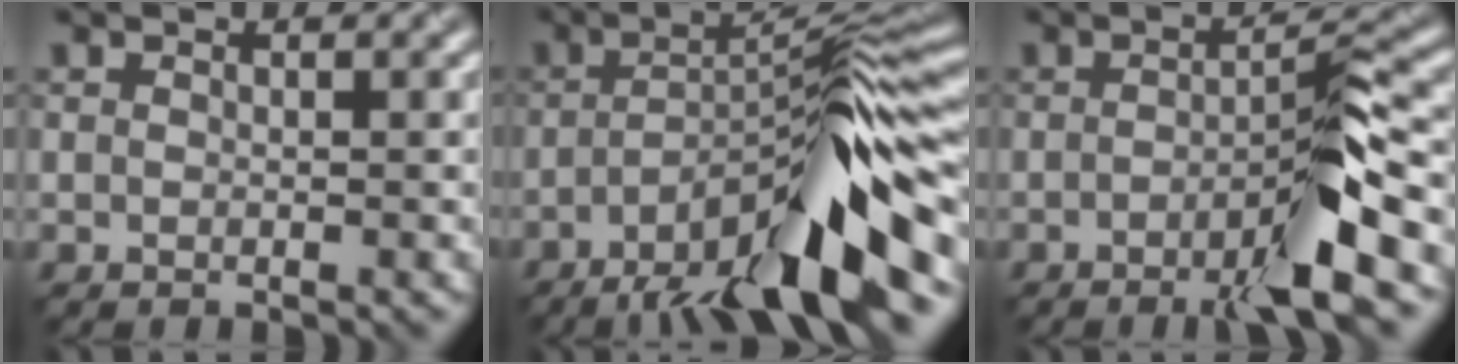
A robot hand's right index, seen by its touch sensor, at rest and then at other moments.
{"total": 12.9, "force": [-6.4, 2.2, 11.1], "torque": [-0.156, 0.018, -0.111]}
{"total": 6.0, "force": [-2.3, 0.7, 5.5], "torque": [-0.081, 0.007, -0.047]}